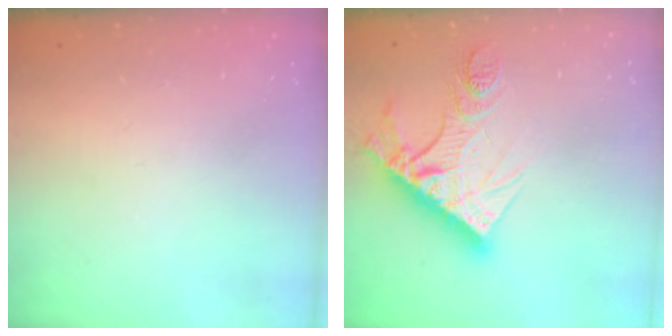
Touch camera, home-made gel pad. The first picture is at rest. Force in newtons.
{"total": 15.0, "press": 14.9, "slide": 1.4}